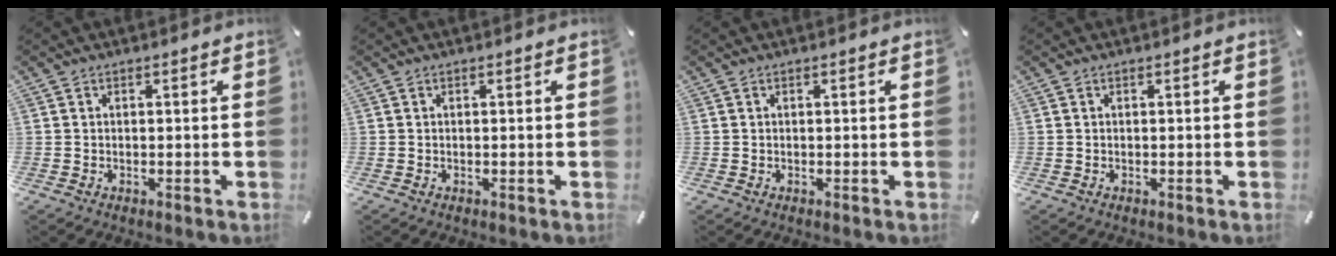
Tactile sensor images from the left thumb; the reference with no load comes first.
{"total": 0.0}
{"total": 0.0}
{"total": 0.0}